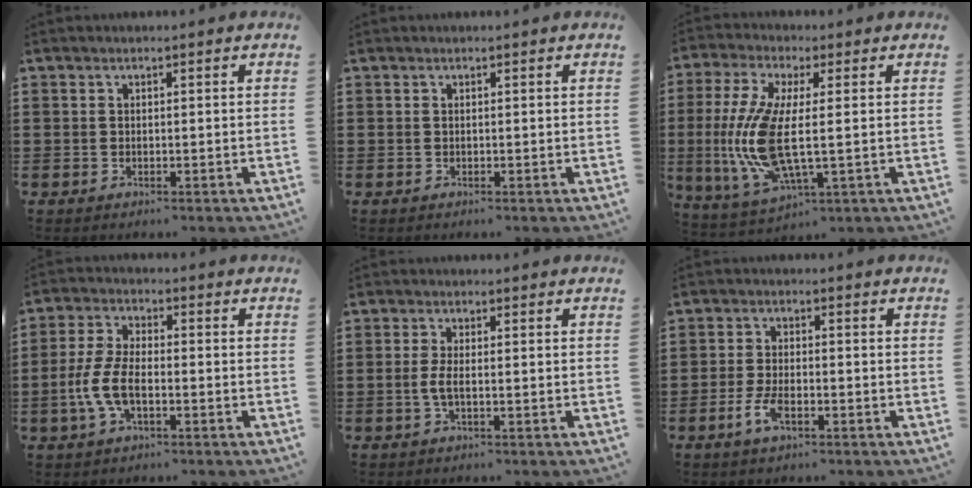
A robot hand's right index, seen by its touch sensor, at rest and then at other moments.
{"total": 0.0}
{"total": 12.1, "force": [-0.5, 3.2, 11.7], "torque": [-0.271, -0.035, -0.015]}
{"total": 6.8, "force": [-2.0, 3.2, 5.7], "torque": [-0.131, -0.003, -0.043]}
{"total": 2.6, "force": [-0.7, 0.5, 2.5], "torque": [-0.068, -0.008, -0.020]}
{"total": 4.3, "force": [-2.0, 1.7, 3.3], "torque": [-0.084, -0.005, -0.045]}